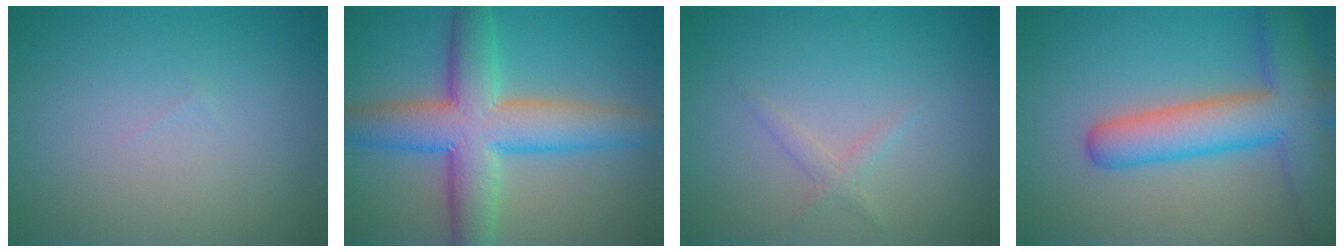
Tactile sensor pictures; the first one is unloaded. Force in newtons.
{"total": 9.1, "press": 9.1, "slide": 0.4}
{"total": 1.1, "press": 1.1, "slide": 0.0}
{"total": 8.2, "press": 8.2, "slide": 0.3}